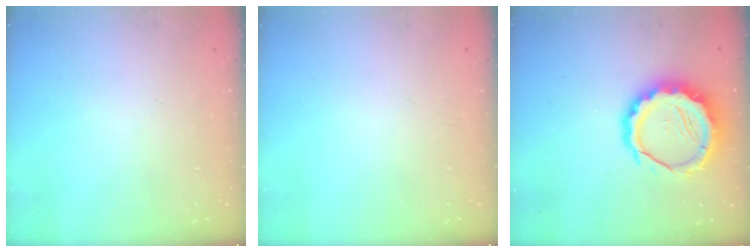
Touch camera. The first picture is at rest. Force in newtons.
{"total": 0.0}
{"total": 13.5, "press": 13.1, "slide": 3.3}